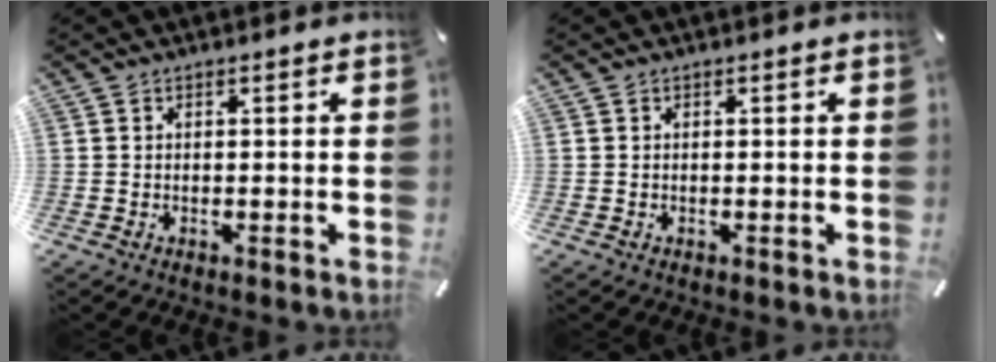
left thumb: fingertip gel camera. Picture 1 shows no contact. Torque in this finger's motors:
{"motor_torque": [0.02, 0.03, 0.00, 0.00, 0.00]}